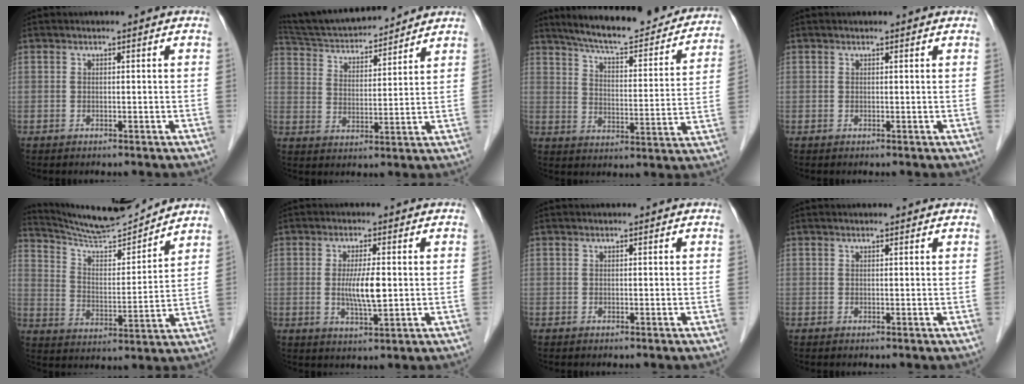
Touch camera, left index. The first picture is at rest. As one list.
[{"total": 15.6, "force": [14.5, 2.7, 5.1], "torque": [-0.090, 0.025, 0.242]}, {"total": 21.5, "force": [19.4, 3.6, 8.7], "torque": [-0.123, -0.023, 0.252]}, {"total": 0.9, "force": [0.9, 0.2, 0.1], "torque": [-0.011, 0.006, 0.009]}, {"total": 13.0, "force": [12.7, 0.2, 3.1], "torque": [-0.061, -0.004, 0.215]}, {"total": 5.3, "force": [-0.2, 0.8, 5.2], "torque": [-0.101, -0.013, -0.004]}, {"total": 0.0}, {"total": 1.3, "force": [1.3, 0.3, 0.2], "torque": [-0.011, 0.007, 0.012]}]